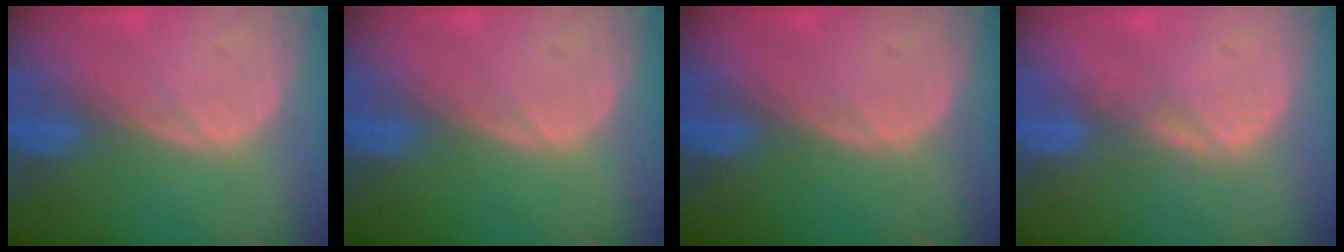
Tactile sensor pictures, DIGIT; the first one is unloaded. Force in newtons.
{"total": 0.0}
{"total": 0.0}
{"total": 2.3, "press": 1.8, "slide": 1.5}